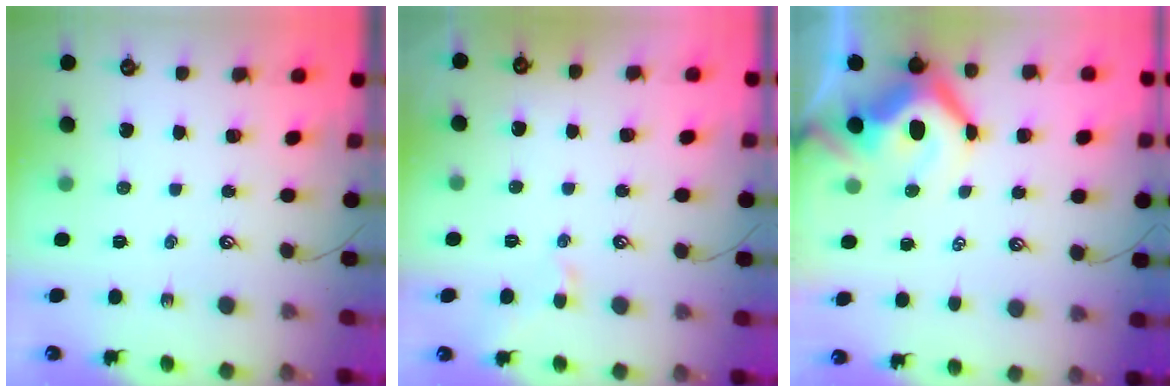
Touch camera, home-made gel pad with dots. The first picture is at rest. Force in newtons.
{"total": 0.0}
{"total": 11.4, "press": 11.3, "slide": 1.8}